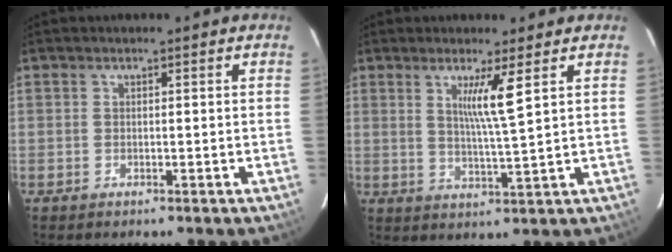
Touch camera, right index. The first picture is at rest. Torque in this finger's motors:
{"motor_torque": [0.70, 0.30, 0.23, 0.06]}